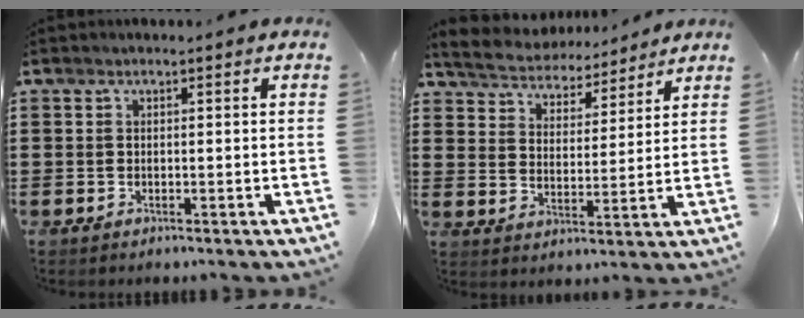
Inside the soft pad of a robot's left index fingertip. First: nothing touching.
{"total": 4.8, "force": [4.8, 0.5, 0.1], "torque": [-0.031, -0.033, 0.079]}